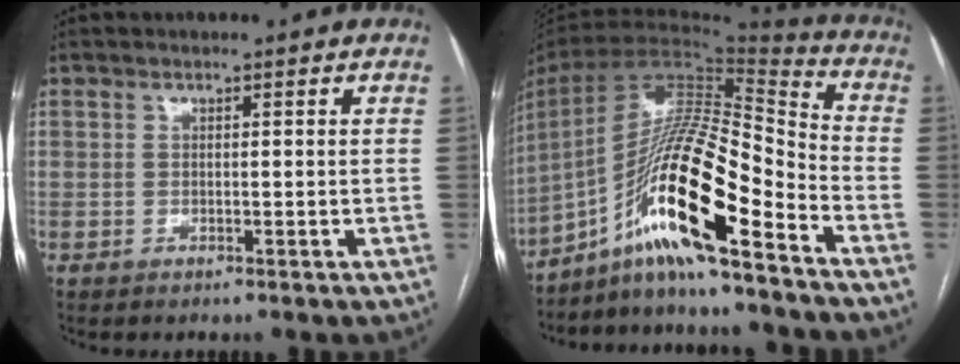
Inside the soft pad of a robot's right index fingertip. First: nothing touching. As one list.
[{"total": 18.8, "force": [-10.8, 1.5, 15.3], "torque": [-0.301, 0.000, -0.198]}]